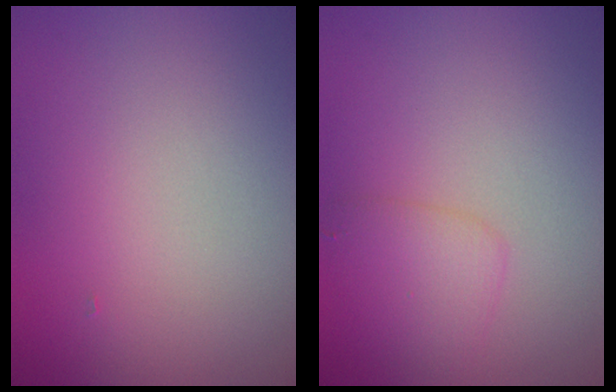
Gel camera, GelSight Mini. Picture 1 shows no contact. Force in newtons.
{"total": 2.2, "press": 2.2, "slide": 0.1}